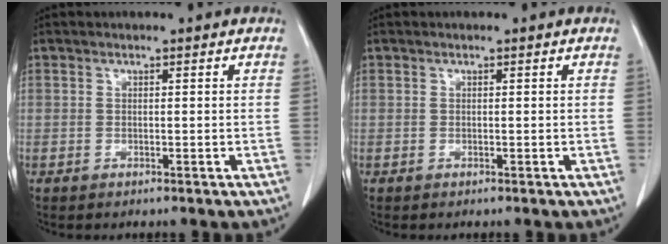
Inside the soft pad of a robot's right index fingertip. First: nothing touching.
{"total": 0.0}